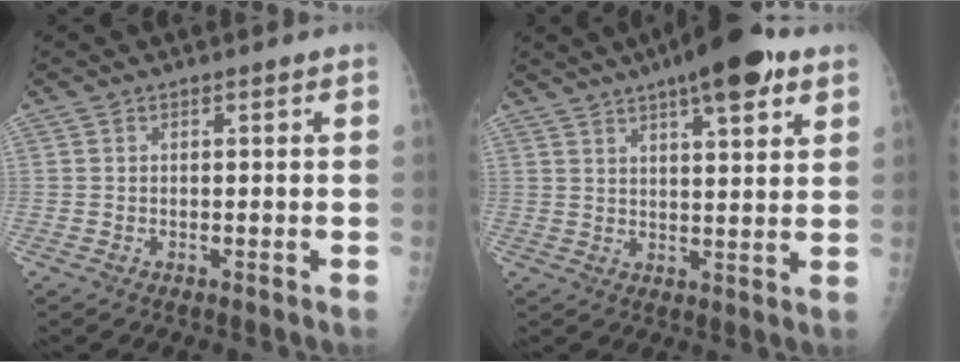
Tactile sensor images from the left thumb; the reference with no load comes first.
{"total": 13.0, "force": [7.9, 3.6, 9.7], "torque": [-0.125, -0.021, 0.113]}